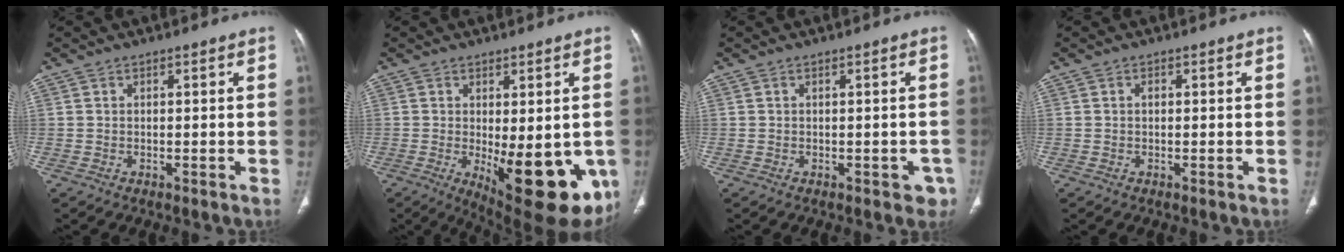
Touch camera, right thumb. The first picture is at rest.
{"total": 18.5, "force": [-4.7, 7.4, 16.3], "torque": [-0.172, -0.026, -0.040]}
{"total": 3.0, "force": [-1.2, 1.8, 2.1], "torque": [-0.001, 0.007, -0.010]}
{"total": 0.7, "force": [0.1, 0.5, 0.5], "torque": [-0.008, 0.003, -0.001]}